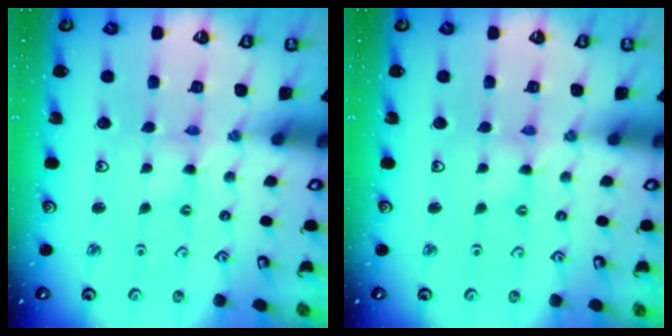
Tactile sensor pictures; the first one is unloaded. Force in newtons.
{"total": 1.2, "press": 1.2, "slide": 0.2}